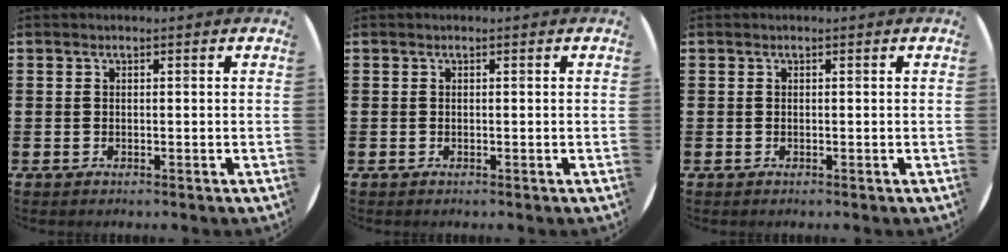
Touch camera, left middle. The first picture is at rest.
{"total": 0.0}
{"total": 0.0}